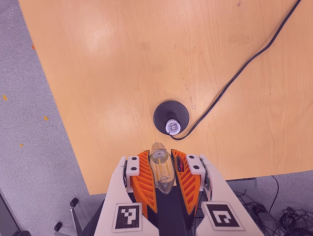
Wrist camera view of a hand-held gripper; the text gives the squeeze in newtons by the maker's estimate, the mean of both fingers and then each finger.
{"total": 23.8, "left": 25.9, "right": 21.7}